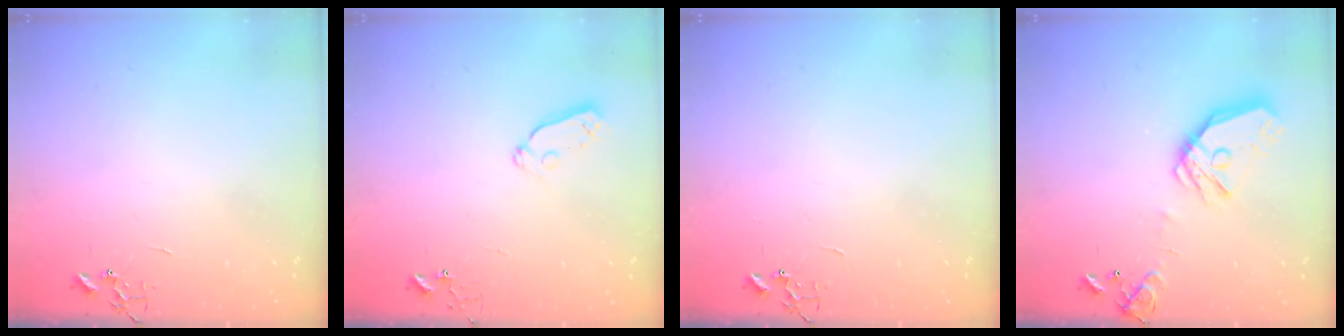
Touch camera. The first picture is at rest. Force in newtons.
{"total": 5.9, "press": 5.8, "slide": 1.0}
{"total": 0.0}
{"total": 15.6, "press": 15.5, "slide": 1.7}